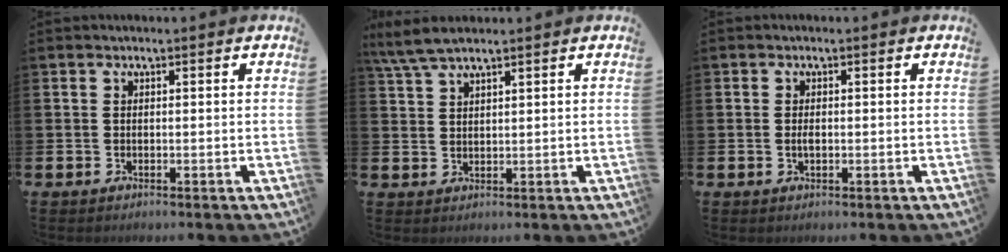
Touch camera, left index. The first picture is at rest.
{"total": 4.6, "force": [3.9, 0.7, 2.3], "torque": [-0.060, -0.004, 0.073]}
{"total": 1.2, "force": [-0.1, 0.5, 1.0], "torque": [-0.019, 0.003, -0.004]}